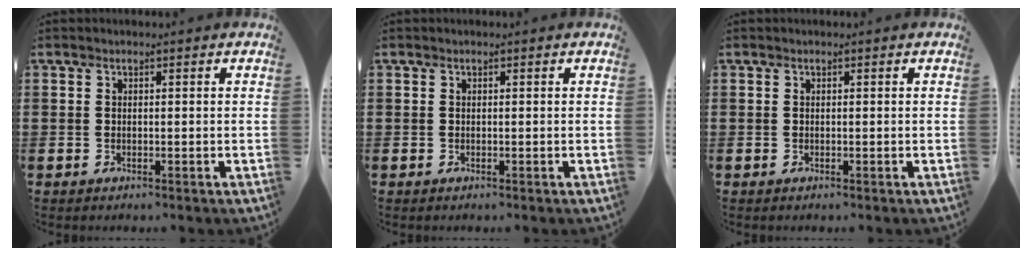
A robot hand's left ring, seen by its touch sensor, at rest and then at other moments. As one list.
[{"total": 0.0}, {"total": 0.0}]